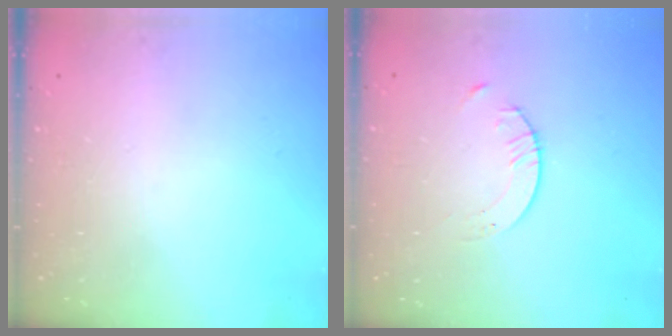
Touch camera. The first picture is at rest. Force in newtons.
{"total": 1.7, "press": 1.7, "slide": 0.2}